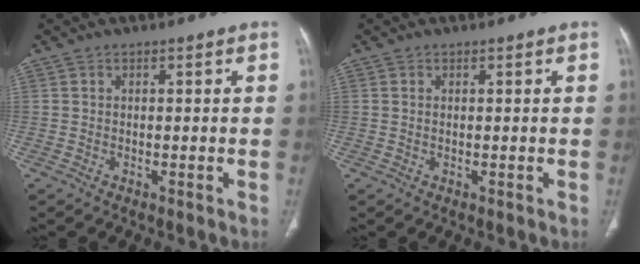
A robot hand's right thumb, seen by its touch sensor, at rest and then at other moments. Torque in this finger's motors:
{"motor_torque": [0.19, 0.55, -0.22, 0.04, 0.04]}